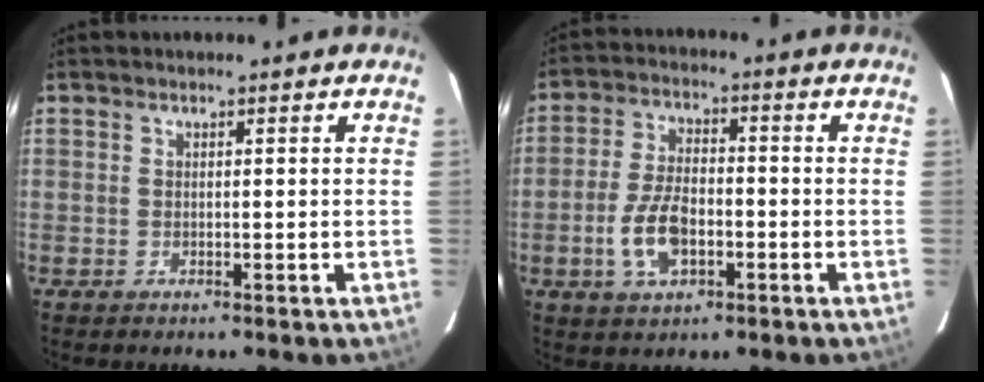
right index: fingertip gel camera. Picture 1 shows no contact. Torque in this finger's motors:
{"motor_torque": [1.20, -0.49, 0.65, 0.08]}